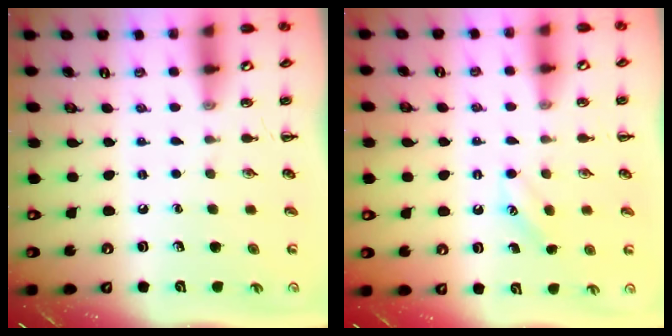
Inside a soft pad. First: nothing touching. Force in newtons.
{"total": 3.0, "press": 2.9, "slide": 0.7}